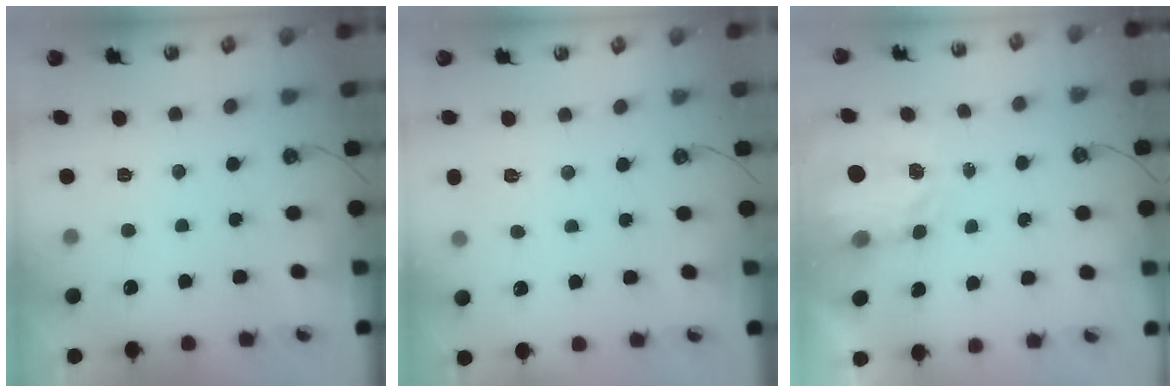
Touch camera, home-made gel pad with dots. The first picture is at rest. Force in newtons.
{"total": 5.0, "press": 5.0, "slide": 0.6}
{"total": 3.9, "press": 3.8, "slide": 0.6}